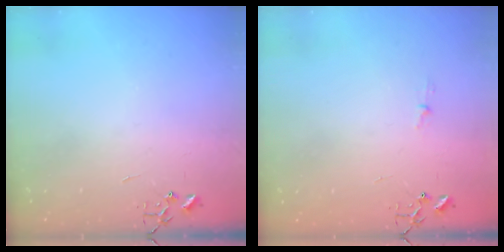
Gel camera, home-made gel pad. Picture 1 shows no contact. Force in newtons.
{"total": 2.9, "press": 2.9, "slide": 0.4}